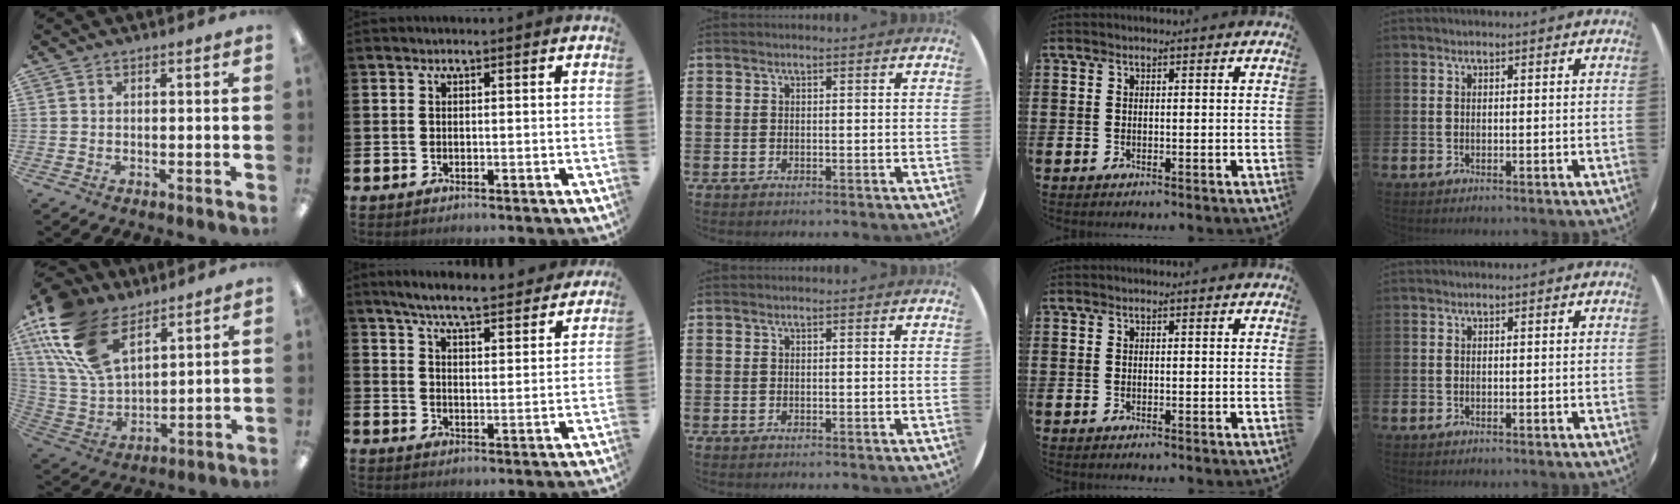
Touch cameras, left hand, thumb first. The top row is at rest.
{"thumb": {"total": 20.3, "force": [11.4, 10.8, 12.9], "torque": [-0.302, -0.042, 0.208]}, "index": {"total": 6.5, "force": [6.3, 0.4, 1.8], "torque": [-0.042, -0.047, 0.105]}}